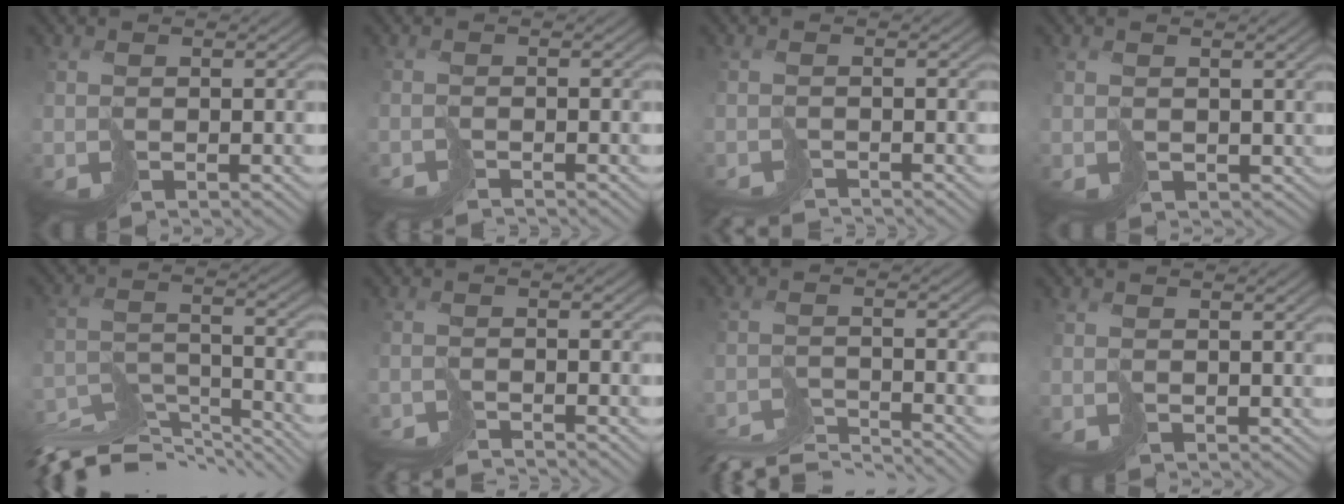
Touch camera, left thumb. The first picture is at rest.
{"total": 1.4, "force": [-1.4, -0.1, -0.1], "torque": [0.005, 0.000, -0.033]}
{"total": 2.1, "force": [-2.1, -0.1, 0.1], "torque": [0.003, 0.000, -0.046]}
{"total": 1.6, "force": [0.2, 1.5, 0.5], "torque": [-0.013, -0.009, 0.010]}
{"total": 12.4, "force": [-11.2, 3.4, 4.2], "torque": [-0.095, -0.008, -0.180]}
{"total": 2.7, "force": [-2.7, 0.0, 0.2], "torque": [-0.004, -0.002, -0.057]}
{"total": 7.1, "force": [-6.7, 0.9, 2.1], "torque": [-0.039, -0.002, -0.122]}
{"total": 0.8, "force": [0.2, 0.8, 0.1], "torque": [-0.002, -0.004, 0.011]}